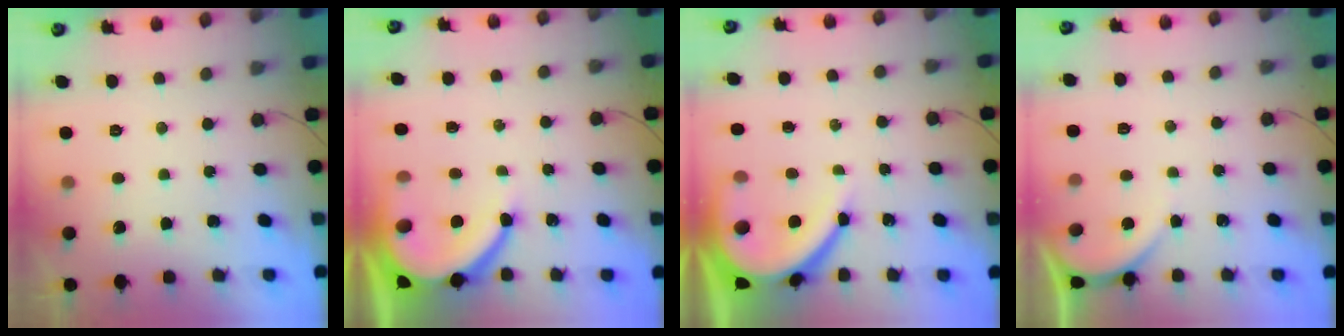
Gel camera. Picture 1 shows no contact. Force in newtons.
{"total": 9.3, "press": 9.3, "slide": 0.8}
{"total": 10.5, "press": 10.4, "slide": 1.4}
{"total": 2.8, "press": 2.8, "slide": 0.3}